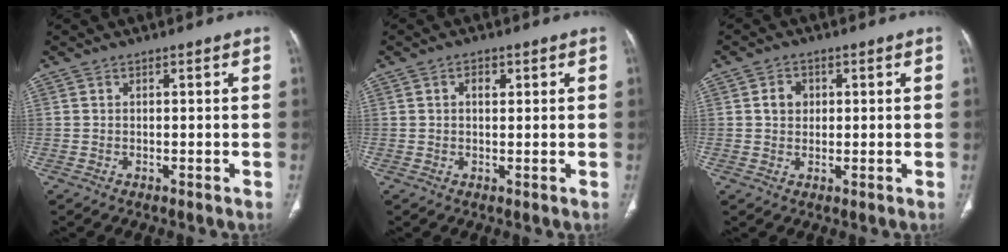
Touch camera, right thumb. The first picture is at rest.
{"total": 2.5, "force": [0.9, 1.6, 1.8], "torque": [-0.023, 0.001, 0.013]}
{"total": 3.3, "force": [0.7, 2.8, 1.7], "torque": [-0.015, 0.003, 0.011]}